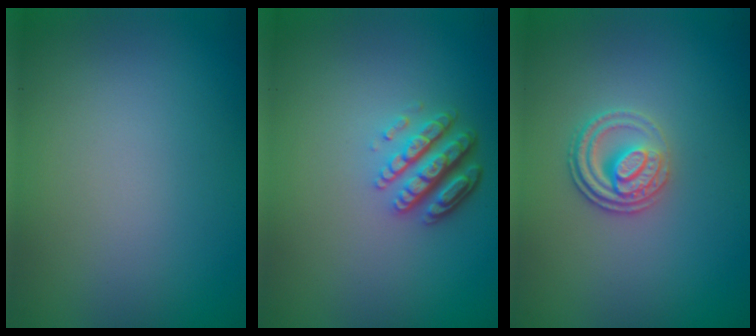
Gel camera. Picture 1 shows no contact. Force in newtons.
{"total": 4.5, "press": 3.3, "slide": 3.1}
{"total": 2.8, "press": 2.5, "slide": 1.3}